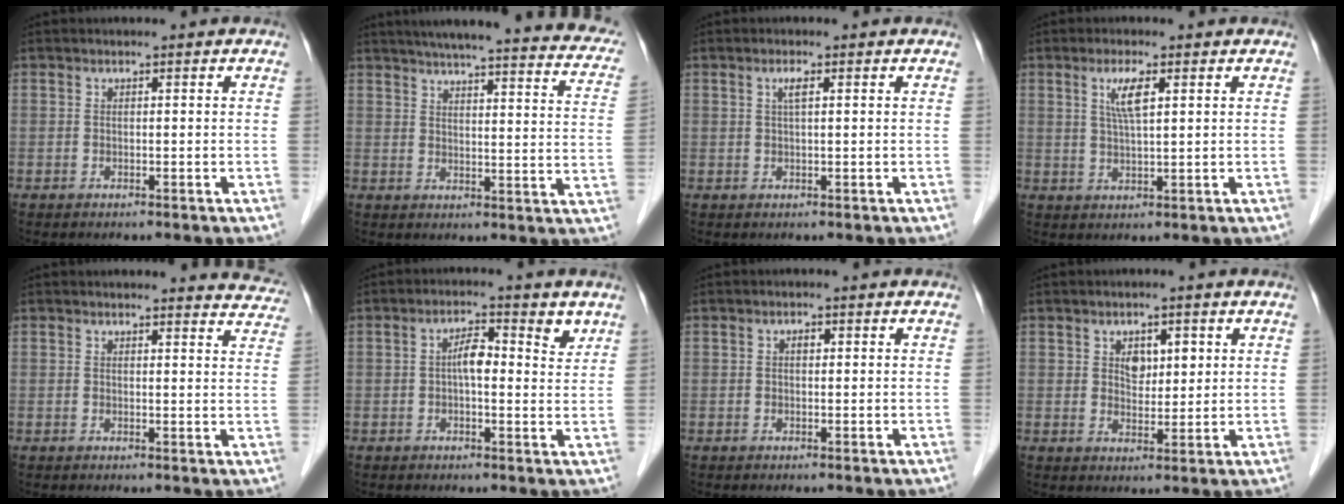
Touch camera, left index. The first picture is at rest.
{"total": 25.4, "force": [21.6, 3.3, 13.1], "torque": [-0.175, -0.014, 0.245]}
{"total": 1.5, "force": [0.6, 0.1, 1.4], "torque": [-0.030, 0.004, 0.009]}
{"total": 4.0, "force": [1.6, 0.4, 3.7], "torque": [-0.074, 0.001, 0.031]}
{"total": 7.3, "force": [7.2, 1.2, 0.5], "torque": [0.020, -0.023, 0.046]}
{"total": 5.1, "force": [1.6, 1.9, 4.5], "torque": [-0.073, 0.019, 0.019]}
{"total": 0.8, "force": [0.2, 0.5, 0.6], "torque": [-0.013, 0.003, 0.003]}
{"total": 3.8, "force": [1.4, 2.3, 2.7], "torque": [-0.042, 0.005, 0.025]}